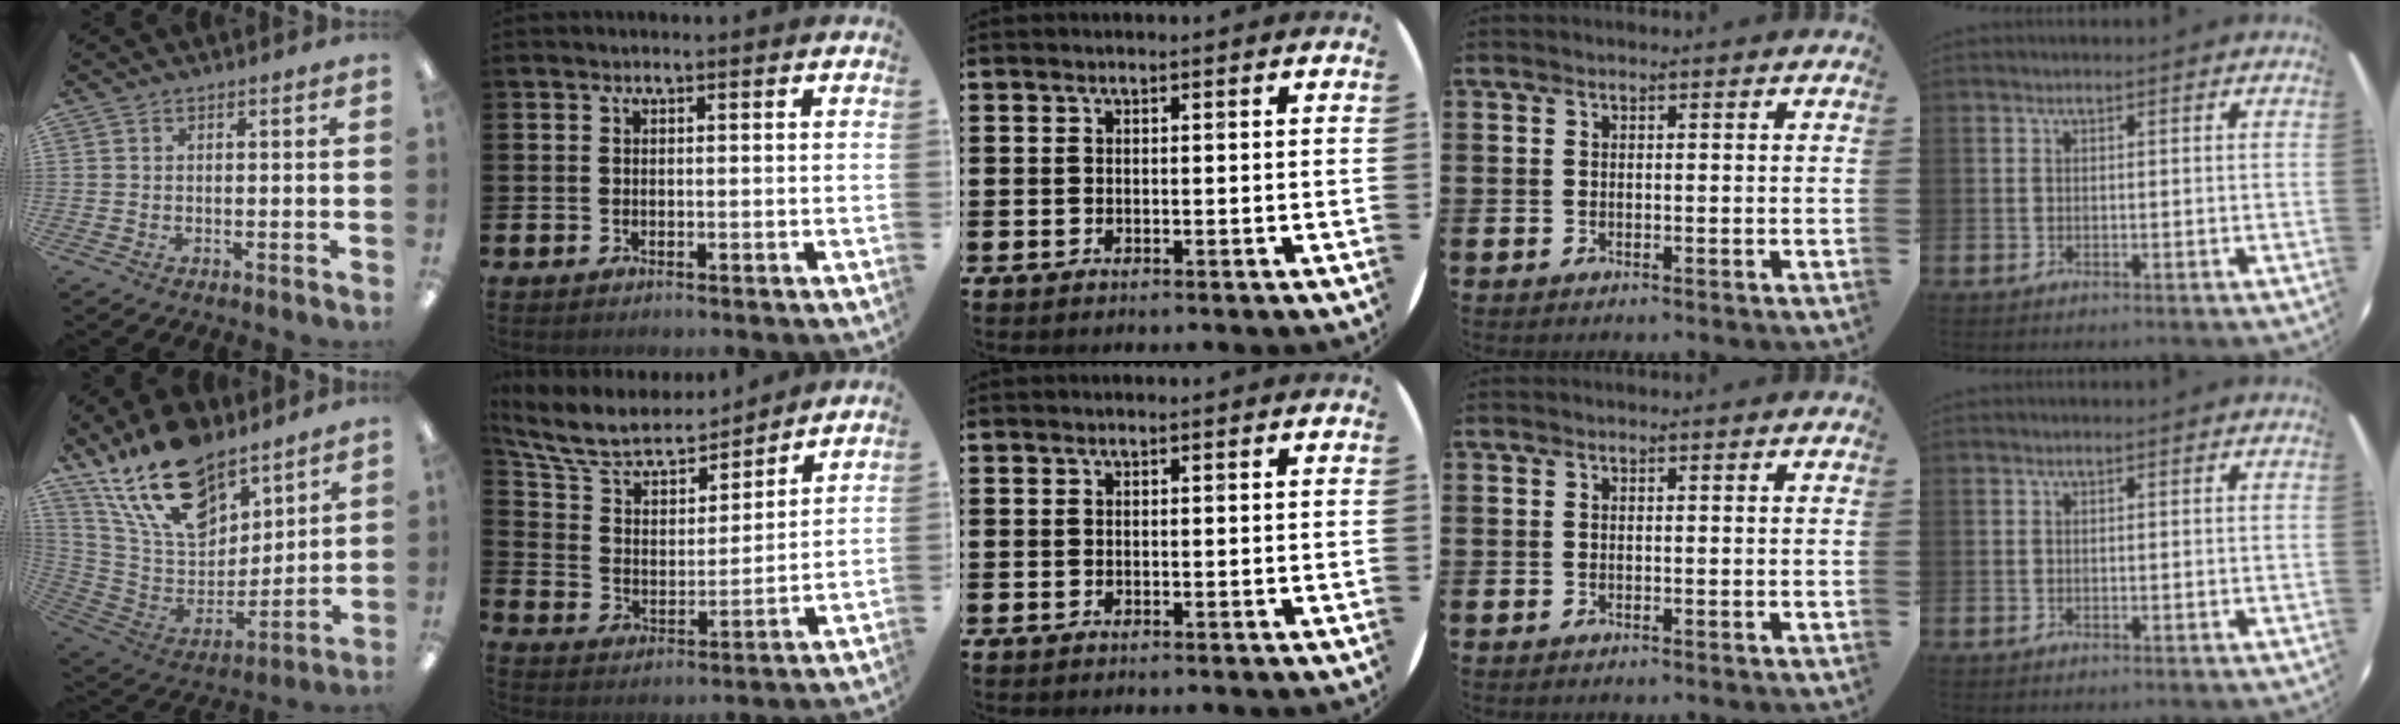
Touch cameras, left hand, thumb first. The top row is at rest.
{"thumb": {"total": 21.6, "force": [15.0, 11.3, 10.7], "torque": [-0.199, -0.081, 0.274]}, "index": {"total": 9.9, "force": [8.9, 3.2, 3.1], "torque": [-0.112, -0.058, 0.157]}}